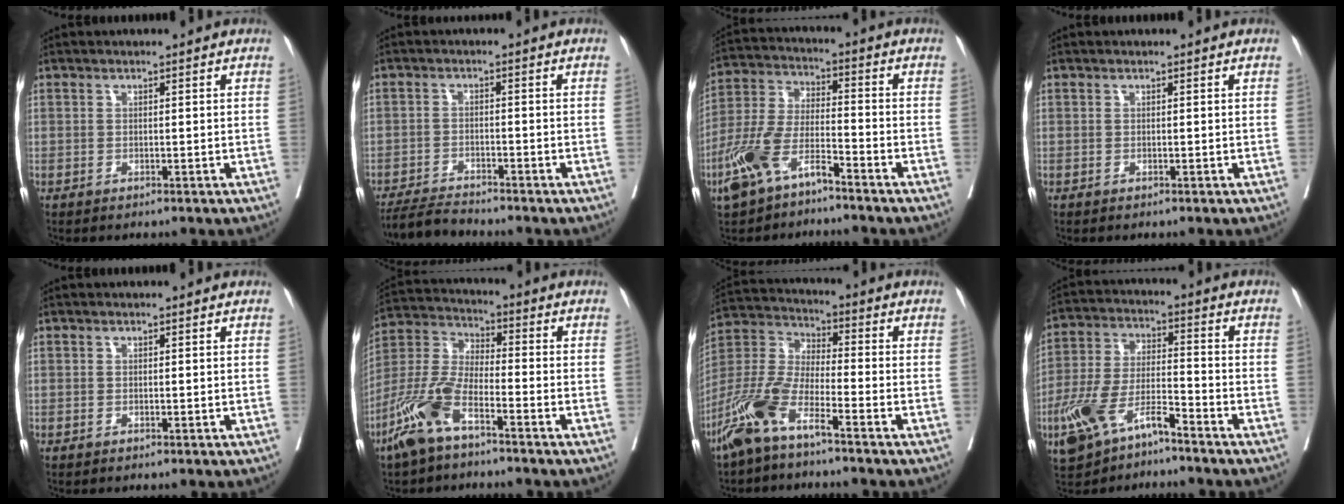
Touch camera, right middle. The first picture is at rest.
{"total": 4.1, "force": [-4.1, -0.4, 0.5], "torque": [-0.009, -0.018, -0.075]}
{"total": 10.1, "force": [-6.5, 3.3, 7.0], "torque": [-0.163, -0.004, -0.132]}
{"total": 0.0}
{"total": 0.0}
{"total": 10.5, "force": [-6.6, 2.8, 7.7], "torque": [-0.183, -0.013, -0.141]}
{"total": 10.2, "force": [-6.8, 1.9, 7.3], "torque": [-0.173, -0.009, -0.145]}
{"total": 10.7, "force": [-6.8, 3.3, 7.5], "torque": [-0.167, -0.006, -0.129]}